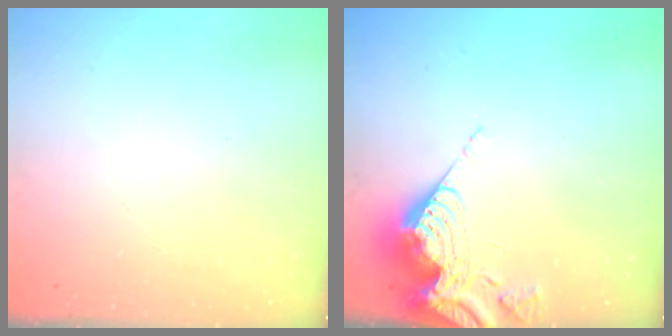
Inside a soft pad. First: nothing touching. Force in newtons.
{"total": 12.7, "press": 12.6, "slide": 1.6}